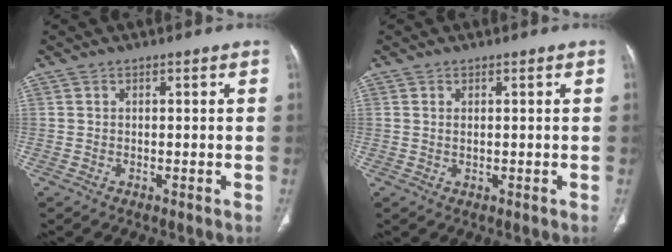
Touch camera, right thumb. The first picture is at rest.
{"total": 0.9, "force": [0.3, 0.3, 0.7], "torque": [-0.017, -0.001, 0.008]}